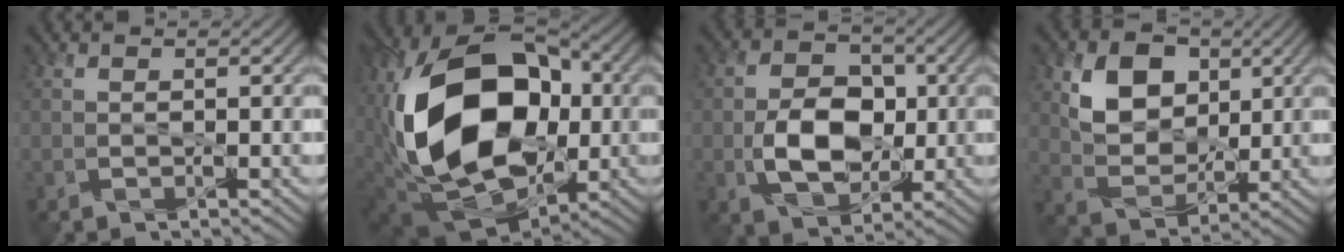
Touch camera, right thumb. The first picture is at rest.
{"total": 20.8, "force": [0.6, 14.0, 15.4], "torque": [-0.328, -0.017, 0.034]}
{"total": 8.0, "force": [-1.2, 5.3, 6.0], "torque": [-0.108, 0.004, -0.022]}
{"total": 8.5, "force": [2.9, 6.0, 5.2], "torque": [-0.113, -0.003, 0.048]}